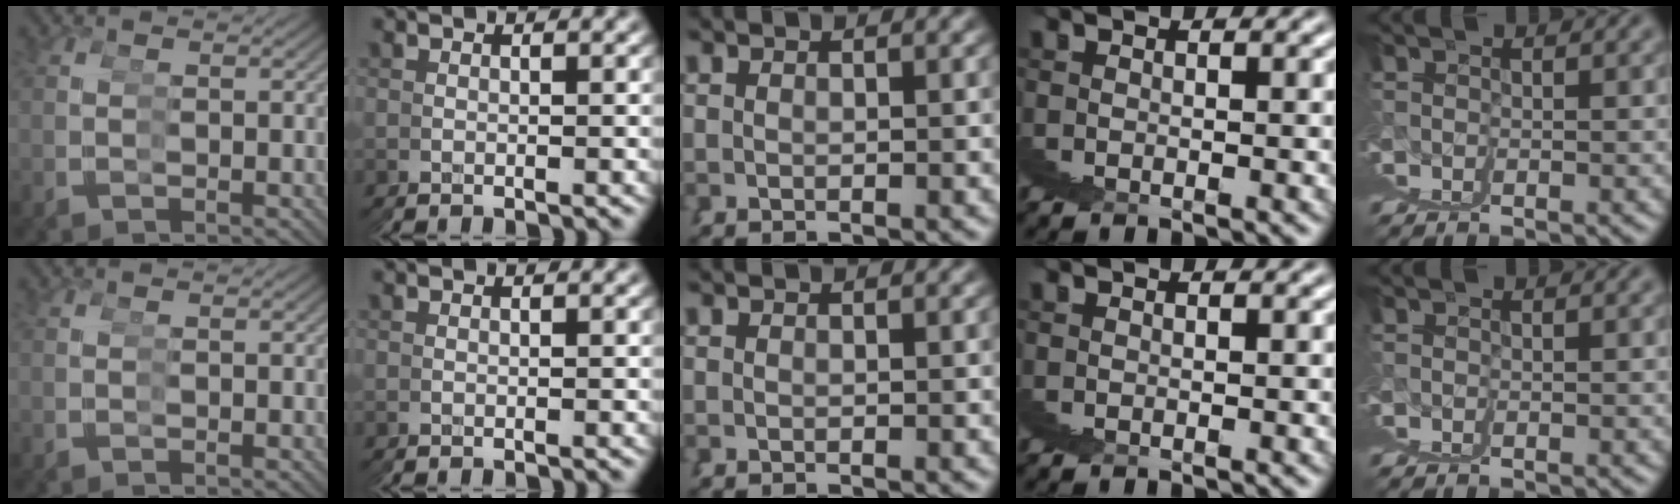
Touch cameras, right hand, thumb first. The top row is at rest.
{}